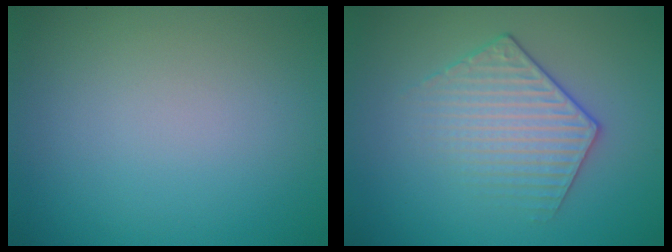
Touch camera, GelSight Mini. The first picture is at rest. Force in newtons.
{"total": 3.6, "press": 3.2, "slide": 1.6}